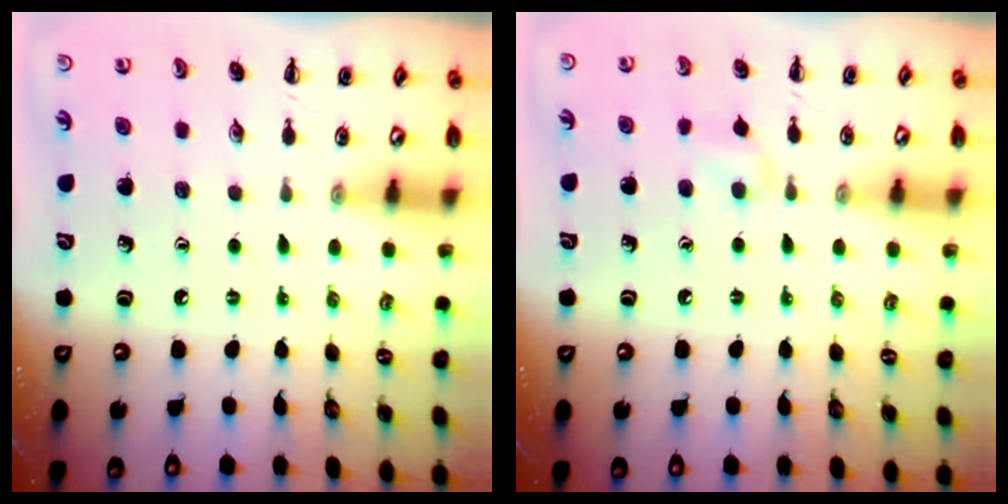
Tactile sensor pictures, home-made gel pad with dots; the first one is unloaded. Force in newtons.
{"total": 5.7, "press": 5.3, "slide": 2.2}